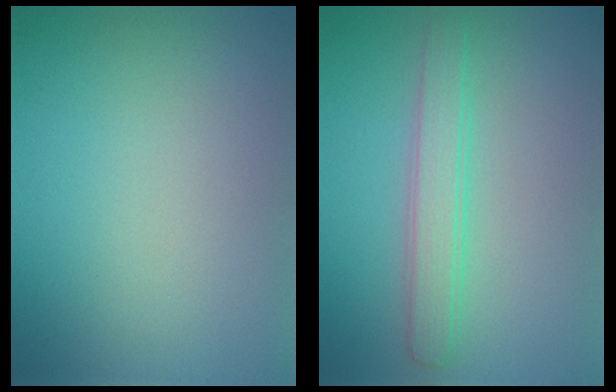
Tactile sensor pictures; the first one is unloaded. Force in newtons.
{"total": 2.9, "press": 2.9, "slide": 0.1}